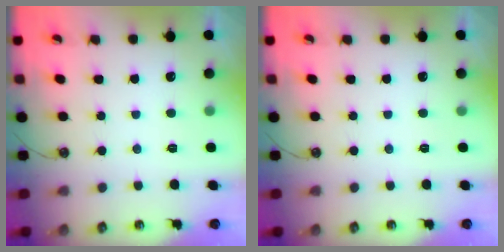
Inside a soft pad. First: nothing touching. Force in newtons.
{"total": 0.0}